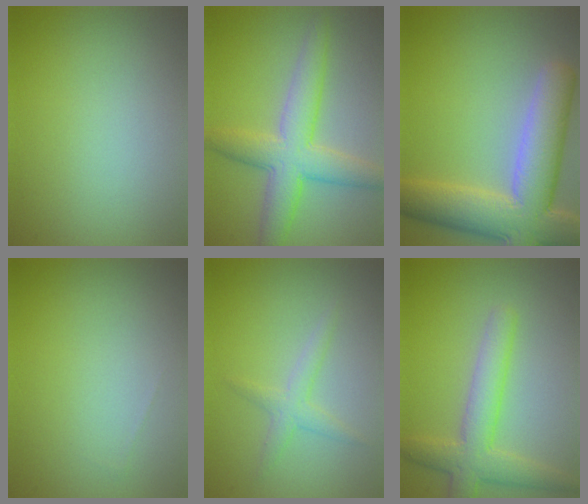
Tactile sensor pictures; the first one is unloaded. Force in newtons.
{"total": 5.6, "press": 5.6, "slide": 0.1}
{"total": 9.9, "press": 9.9, "slide": 0.6}
{"total": 0.0}
{"total": 1.8, "press": 1.8, "slide": 0.1}
{"total": 4.3, "press": 4.3, "slide": 0.2}